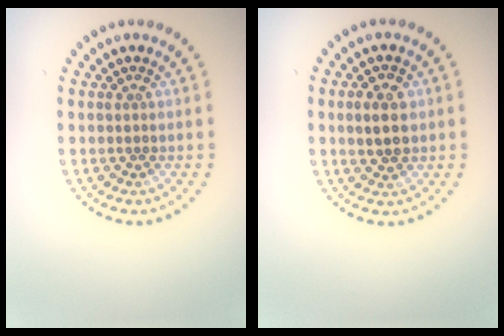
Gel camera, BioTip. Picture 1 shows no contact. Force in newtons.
{"total": 2.8, "press": 2.8, "slide": 0.3}